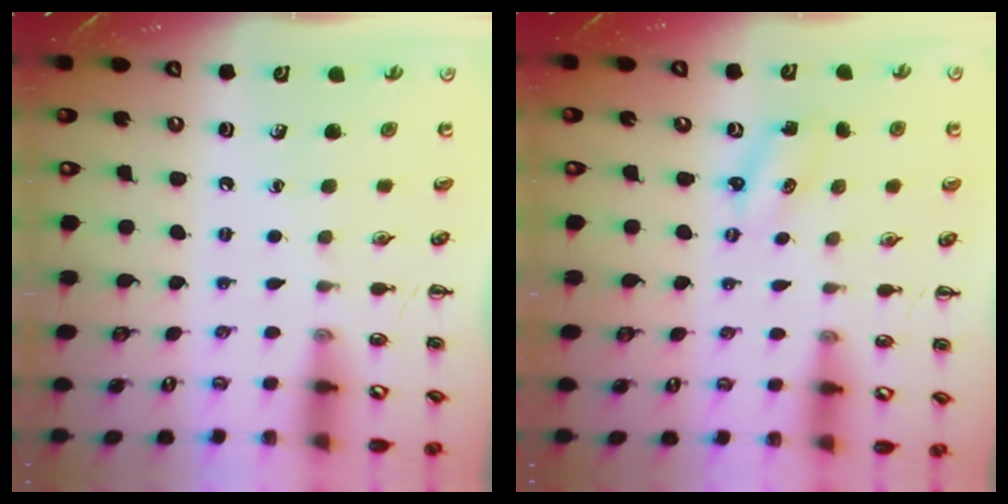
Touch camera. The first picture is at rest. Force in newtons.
{"total": 1.4, "press": 1.3, "slide": 0.3}